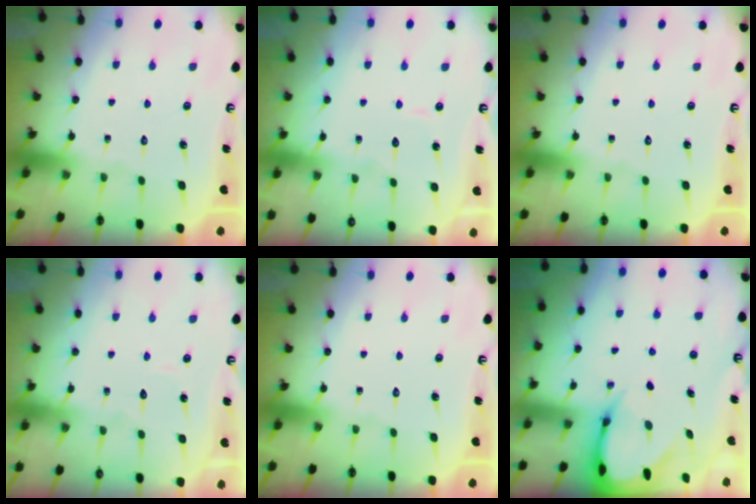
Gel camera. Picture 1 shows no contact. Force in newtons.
{"total": 4.9, "press": 4.9, "slide": 0.3}
{"total": 0.0}
{"total": 3.1, "press": 3.1, "slide": 0.3}
{"total": 0.0}
{"total": 4.9, "press": 4.8, "slide": 0.7}